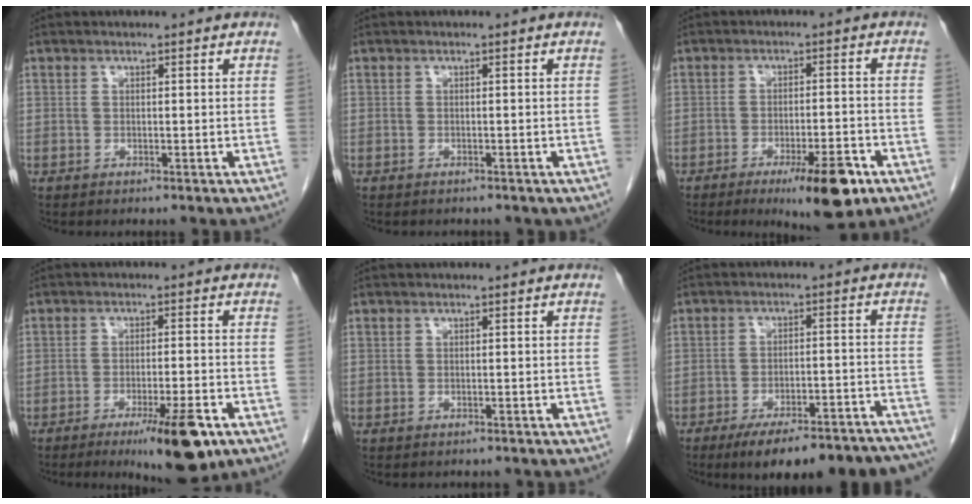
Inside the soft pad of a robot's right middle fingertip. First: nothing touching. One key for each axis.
{"total": 1.8, "fx": -1.5, "fy": 0.8, "fz": 0.5, "tx": -0.018, "ty": -0.003, "tz": -0.014}
{"total": 9.3, "fx": -5.3, "fy": 1.7, "fz": 7.5, "tx": -0.111, "ty": -0.013, "tz": -0.073}
{"total": 9.8, "fx": -5.6, "fy": 1.3, "fz": 7.9, "tx": -0.117, "ty": -0.017, "tz": -0.080}
{"total": 2.2, "fx": -1.9, "fy": 0.8, "fz": 0.5, "tx": -0.019, "ty": -0.004, "tz": -0.022}
{"total": 19.4, "fx": -16.6, "fy": 3.7, "fz": 9.3, "tx": -0.080, "ty": 0.017, "tz": -0.221}